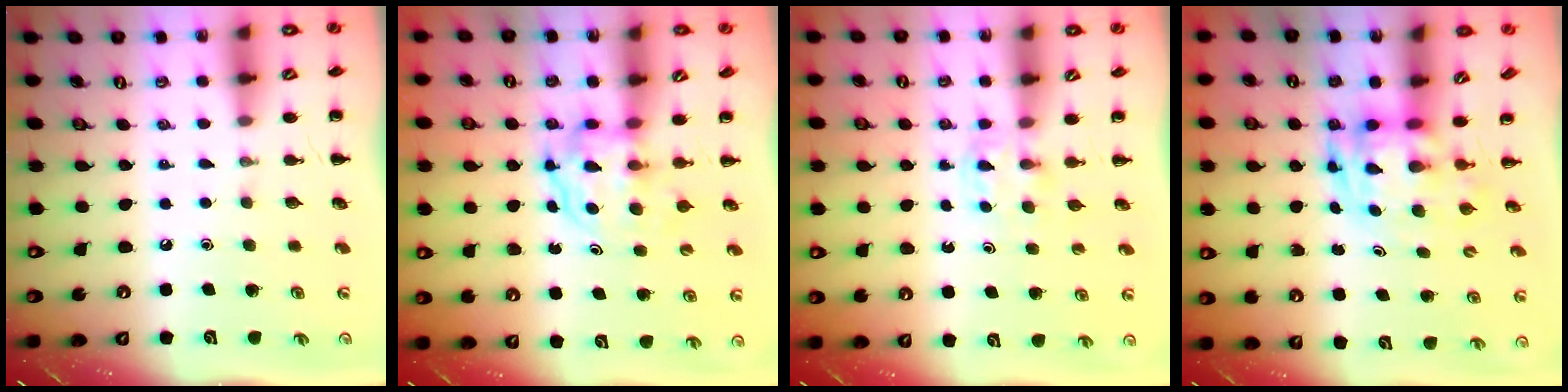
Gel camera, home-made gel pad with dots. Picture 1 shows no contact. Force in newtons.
{"total": 3.8, "press": 3.8, "slide": 0.2}
{"total": 2.7, "press": 2.5, "slide": 1.0}
{"total": 3.7, "press": 3.7, "slide": 0.7}